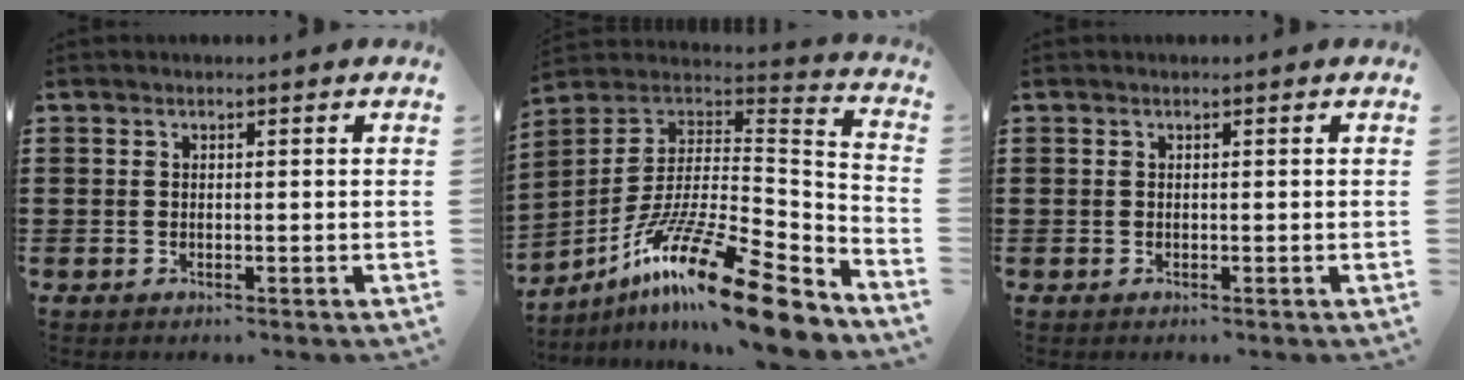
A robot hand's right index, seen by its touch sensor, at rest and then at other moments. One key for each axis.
{"total": 18.2, "fx": -12.4, "fy": 2.6, "fz": 13.1, "tx": -0.239, "ty": 0.027, "tz": -0.222}
{"total": 0.0}